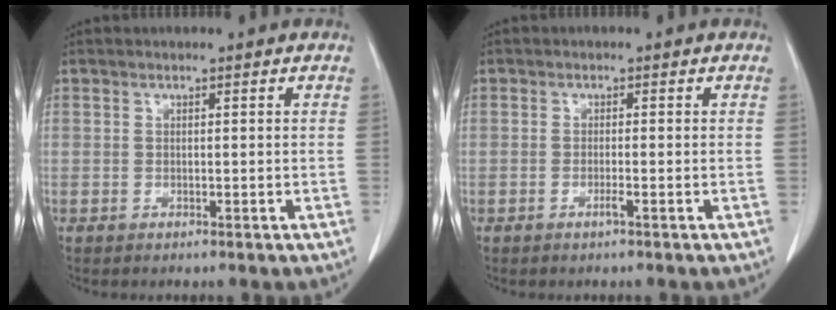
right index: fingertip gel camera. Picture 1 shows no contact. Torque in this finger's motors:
{"motor_torque": [0.13, 0.02, -0.02, 0.02]}